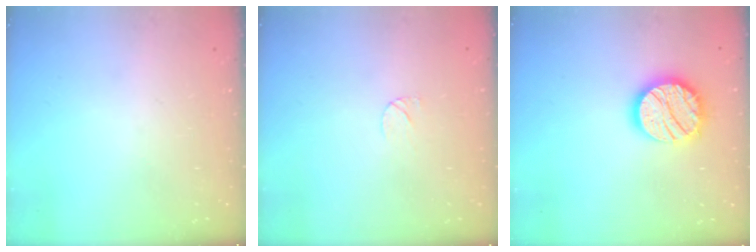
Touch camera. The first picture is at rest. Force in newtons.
{"total": 4.2, "press": 4.1, "slide": 0.3}
{"total": 17.0, "press": 17.0, "slide": 1.3}